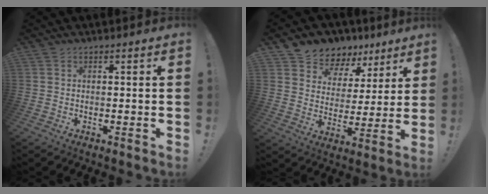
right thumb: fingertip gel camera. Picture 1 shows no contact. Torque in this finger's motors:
{"motor_torque": [0.08, 0.10, 0.37, 0.76, 0.19]}